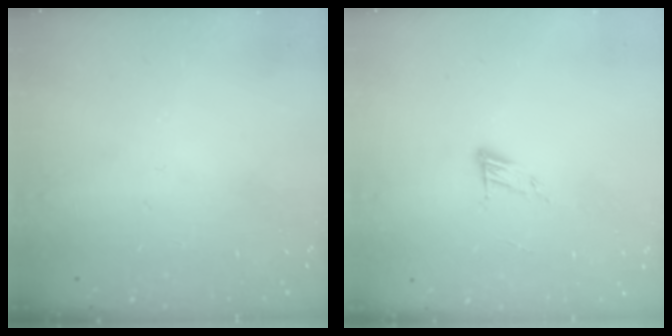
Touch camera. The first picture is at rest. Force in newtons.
{"total": 5.6, "press": 5.6, "slide": 0.4}